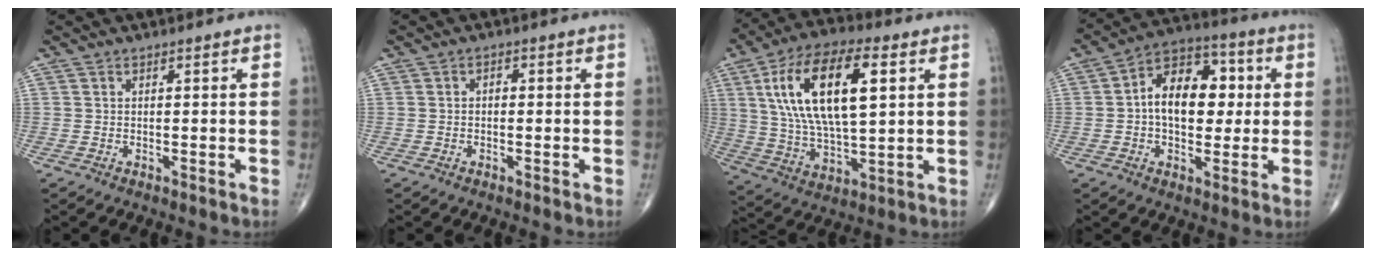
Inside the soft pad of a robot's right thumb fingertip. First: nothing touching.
{"total": 0.9, "force": [0.0, 0.6, 0.7], "torque": [-0.004, 0.003, -0.004]}
{"total": 20.7, "force": [5.9, 8.7, 17.8], "torque": [-0.322, -0.003, 0.102]}
{"total": 14.2, "force": [1.1, 9.1, 10.9], "torque": [-0.131, 0.024, 0.007]}